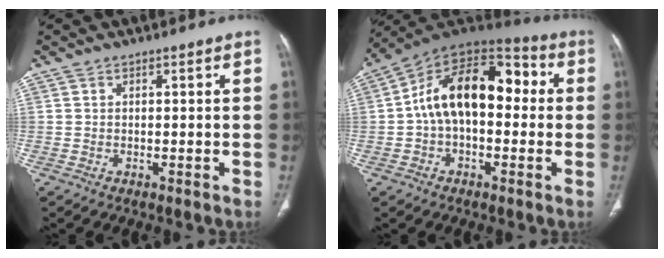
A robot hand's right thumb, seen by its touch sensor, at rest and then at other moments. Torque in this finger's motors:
{"motor_torque": [2.49, 2.52, 0.45, -0.23, 0.36]}